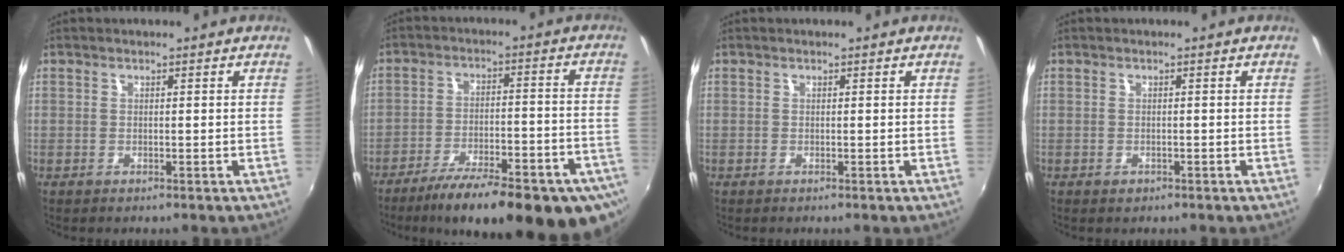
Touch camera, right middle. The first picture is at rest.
{"total": 24.2, "force": [-17.1, 6.2, 16.0], "torque": [-0.258, -0.050, -0.230]}
{"total": 0.0}
{"total": 1.0, "force": [-0.6, 0.7, 0.4], "torque": [-0.007, -0.002, -0.007]}